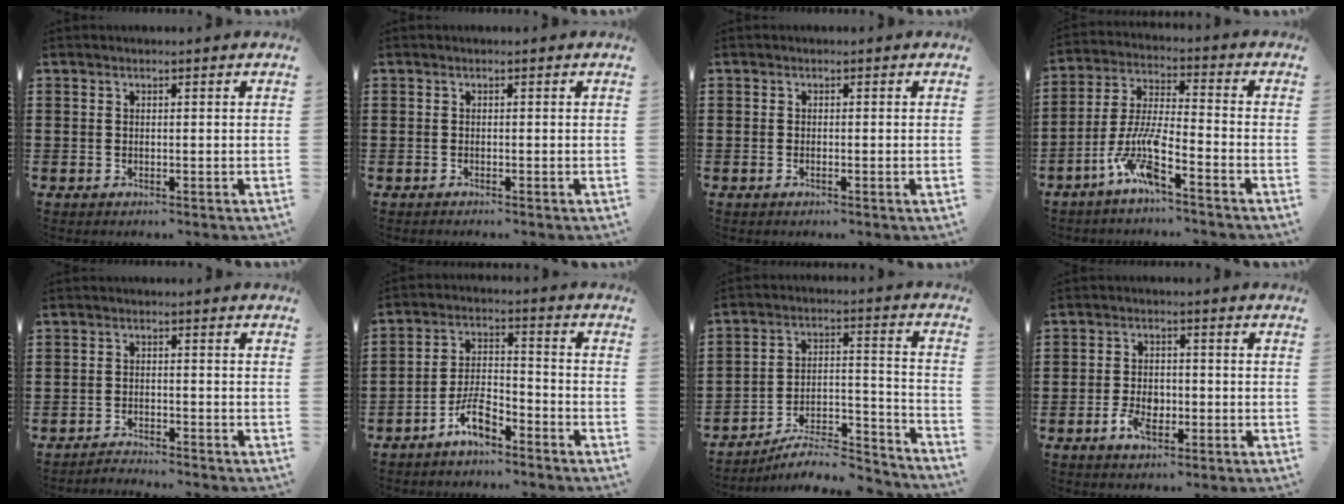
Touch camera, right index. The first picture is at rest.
{"total": 0.0}
{"total": 0.8, "force": [-0.4, 0.0, 0.7], "torque": [-0.012, -0.005, -0.006]}
{"total": 8.9, "force": [-6.0, 1.1, 6.4], "torque": [-0.155, -0.013, -0.120]}
{"total": 2.0, "force": [-2.0, -0.1, -0.2], "torque": [-0.001, 0.003, -0.044]}
{"total": 6.4, "force": [-4.7, 2.1, 3.8], "torque": [-0.083, 0.012, -0.091]}
{"total": 7.6, "force": [-6.8, 1.9, 2.7], "torque": [-0.030, 0.017, -0.129]}
{"total": 4.6, "force": [-1.9, 2.6, 3.3], "torque": [-0.073, -0.002, -0.036]}